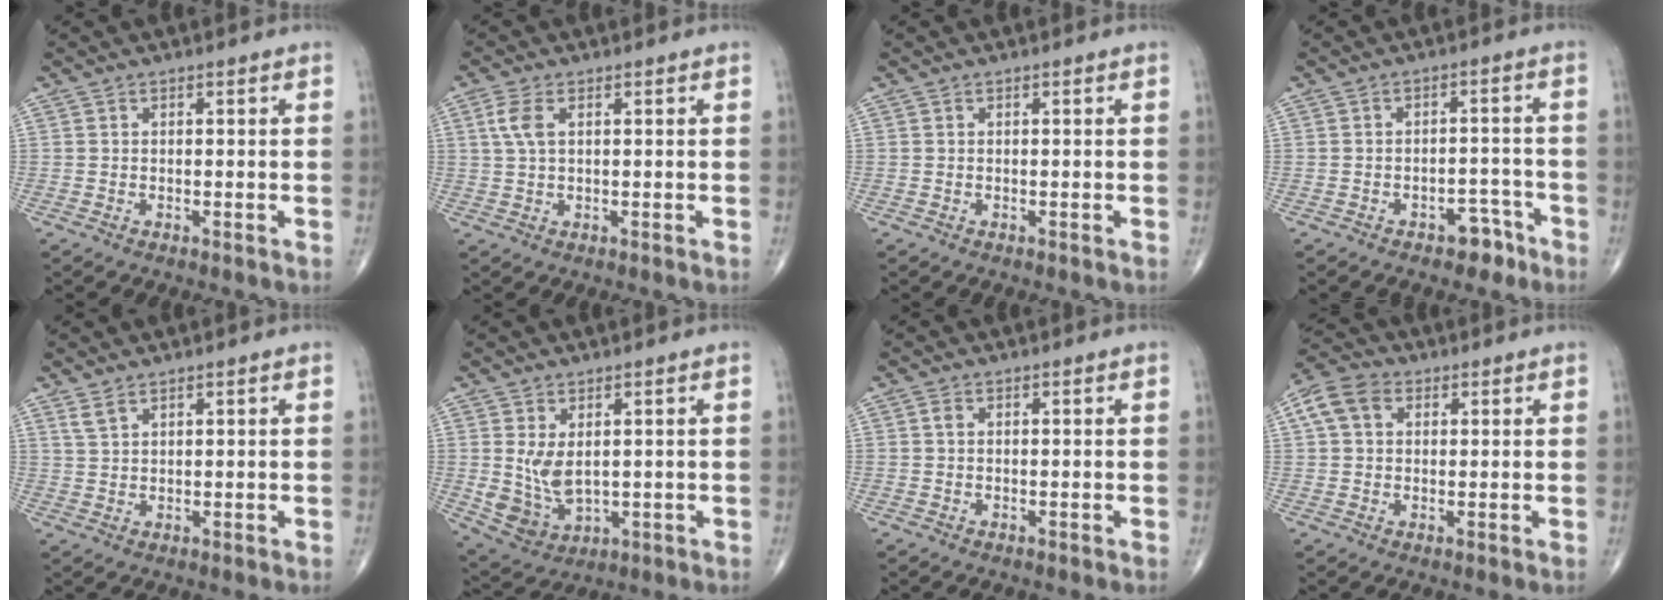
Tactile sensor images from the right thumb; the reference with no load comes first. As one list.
[{"total": 3.8, "force": [1.2, 1.7, 3.1], "torque": [-0.081, 0.010, 0.025]}, {"total": 0.0}, {"total": 4.9, "force": [-3.2, 2.8, 2.4], "torque": [-0.013, 0.033, -0.041]}, {"total": 2.2, "force": [1.7, 0.8, 1.2], "torque": [-0.027, -0.003, 0.042]}, {"total": 7.6, "force": [0.9, 4.8, 5.8], "torque": [-0.102, -0.016, 0.038]}, {"total": 0.7, "force": [0.1, 0.4, 0.5], "torque": [-0.010, 0.001, 0.001]}, {"total": 7.1, "force": [2.1, 5.2, 4.3], "torque": [-0.083, 0.019, 0.032]}]